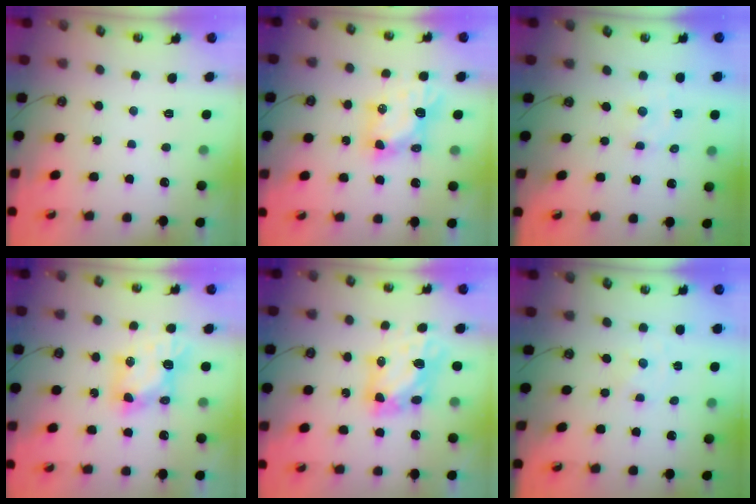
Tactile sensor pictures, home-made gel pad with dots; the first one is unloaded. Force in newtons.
{"total": 6.3, "press": 6.3, "slide": 0.2}
{"total": 2.3, "press": 2.3, "slide": 0.3}
{"total": 6.5, "press": 6.5, "slide": 0.4}
{"total": 7.2, "press": 7.1, "slide": 0.8}
{"total": 0.0}